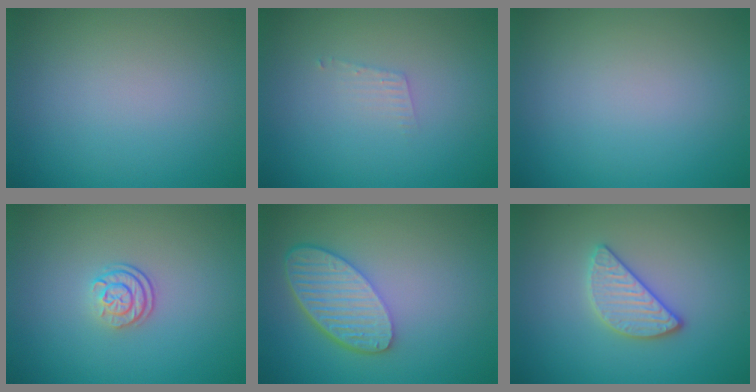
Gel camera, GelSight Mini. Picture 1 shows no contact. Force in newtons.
{"total": 0.9, "press": 0.9, "slide": 0.1}
{"total": 0.0}
{"total": 2.4, "press": 1.7, "slide": 1.7}
{"total": 5.8, "press": 4.5, "slide": 3.6}
{"total": 3.0, "press": 2.8, "slide": 1.1}